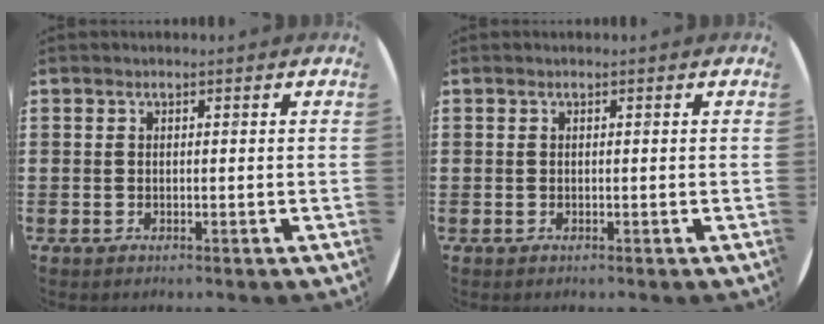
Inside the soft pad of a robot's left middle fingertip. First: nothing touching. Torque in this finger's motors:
{"motor_torque": [-0.02, 0.01, 0.00, 0.00]}